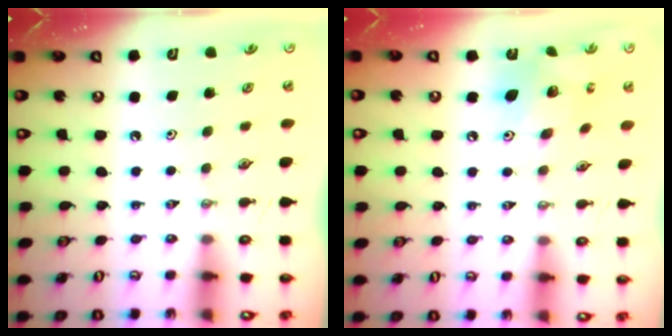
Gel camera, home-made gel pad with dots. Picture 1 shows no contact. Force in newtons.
{"total": 11.3, "press": 11.3, "slide": 0.8}